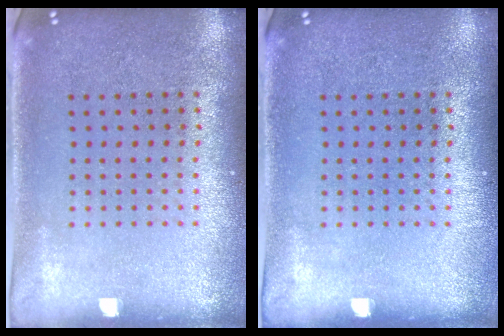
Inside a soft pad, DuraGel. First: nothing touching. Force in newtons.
{"total": 0.0}